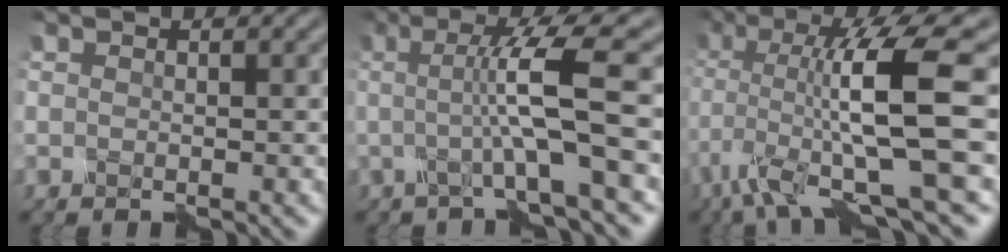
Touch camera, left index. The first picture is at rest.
{"total": 6.5, "force": [-0.5, 0.6, 6.4], "torque": [-0.109, 0.001, -0.012]}
{"total": 11.0, "force": [-2.0, 1.8, 10.6], "torque": [-0.183, 0.007, -0.036]}